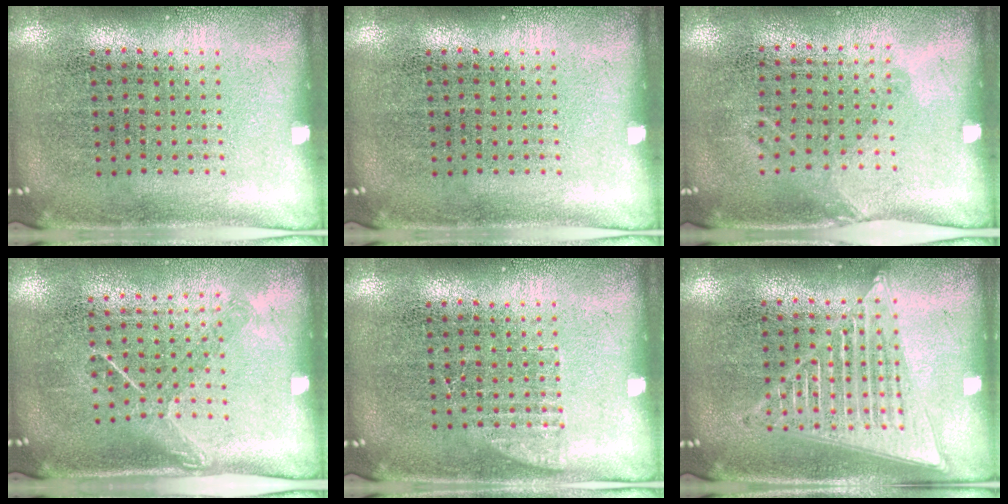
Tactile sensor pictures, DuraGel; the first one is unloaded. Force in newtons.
{"total": 0.0}
{"total": 1.0, "press": 0.7, "slide": 0.7}
{"total": 1.2, "press": 0.9, "slide": 0.9}
{"total": 1.1, "press": 1.1, "slide": 0.2}
{"total": 1.9, "press": 1.9, "slide": 0.1}